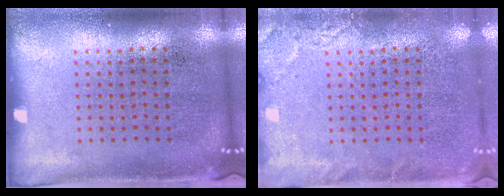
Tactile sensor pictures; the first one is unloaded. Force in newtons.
{"total": 2.4, "press": 2.4, "slide": 0.3}